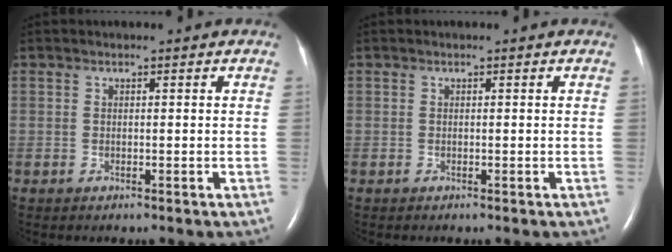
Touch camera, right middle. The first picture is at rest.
{"total": 0.0}